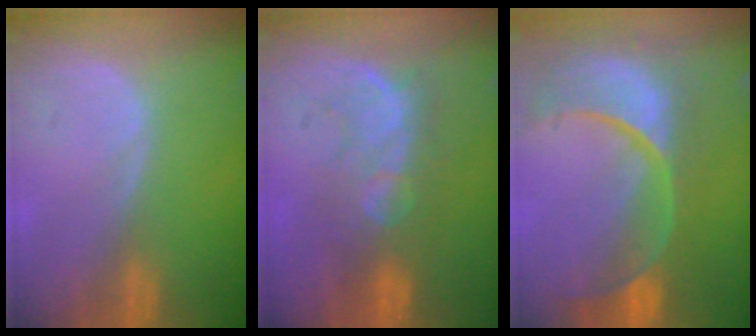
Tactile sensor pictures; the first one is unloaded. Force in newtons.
{"total": 8.1, "press": 7.9, "slide": 1.7}
{"total": 13.9, "press": 11.0, "slide": 8.4}